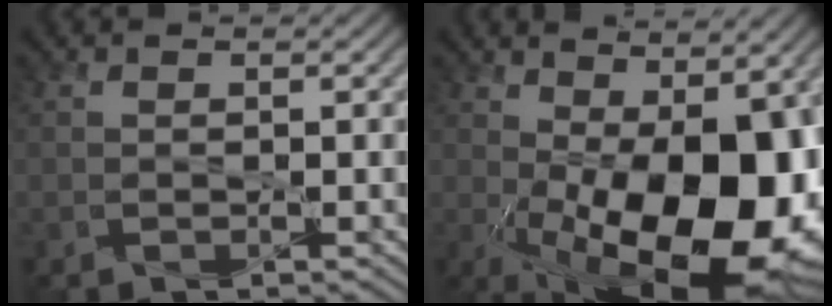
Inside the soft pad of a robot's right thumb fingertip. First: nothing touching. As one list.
[{"total": 20.6, "force": [-3.1, 10.0, 17.7], "torque": [-0.248, -0.026, -0.027]}]